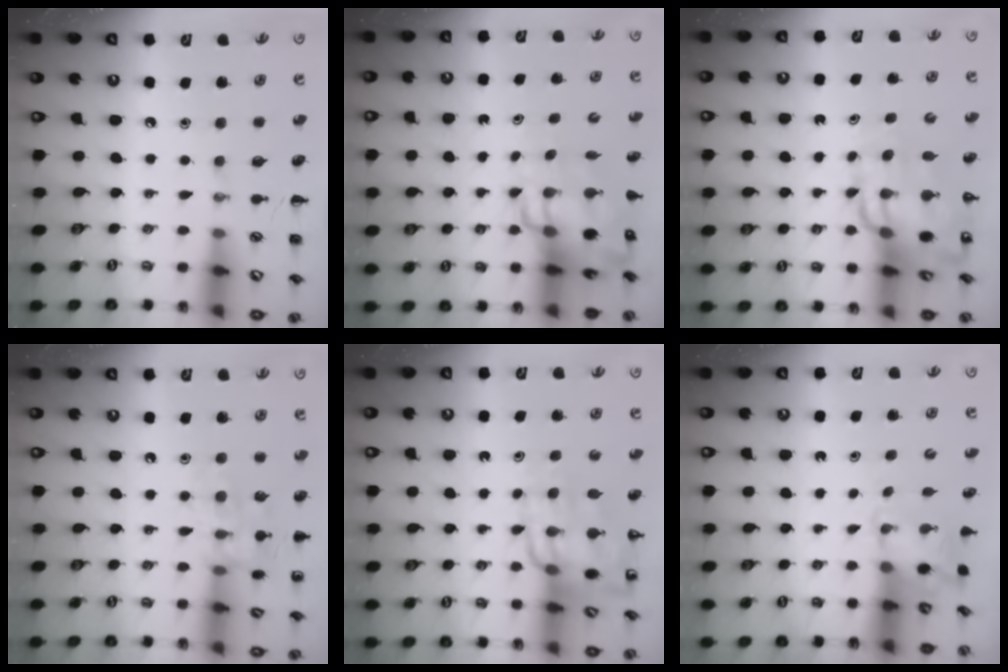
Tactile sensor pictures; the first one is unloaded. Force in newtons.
{"total": 9.3, "press": 9.0, "slide": 2.4}
{"total": 12.5, "press": 11.9, "slide": 3.8}
{"total": 12.1, "press": 12.0, "slide": 1.3}
{"total": 13.6, "press": 13.3, "slide": 3.0}
{"total": 1.7, "press": 1.5, "slide": 0.6}